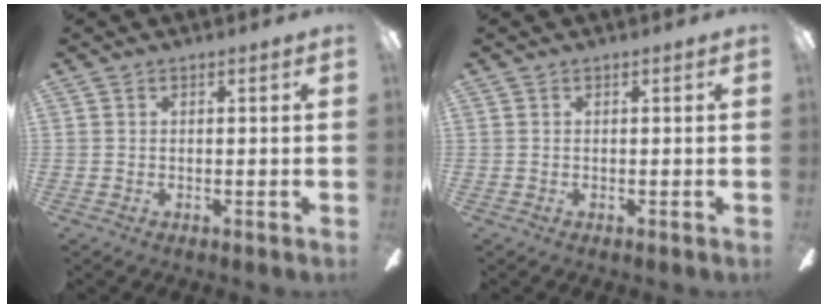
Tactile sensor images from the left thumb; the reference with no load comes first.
{"total": 0.0}